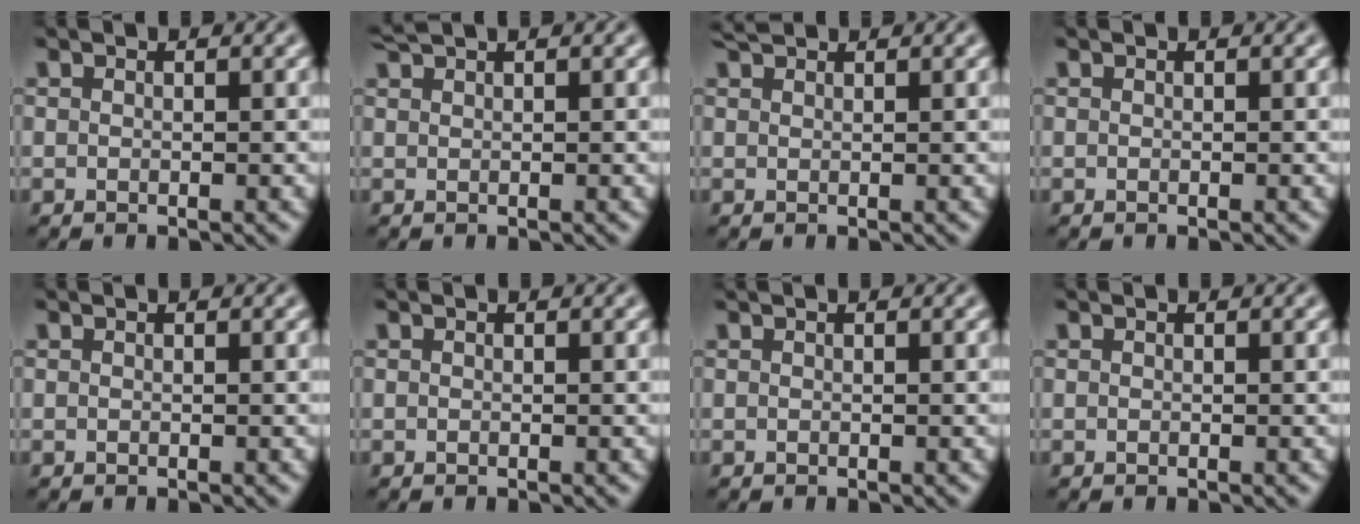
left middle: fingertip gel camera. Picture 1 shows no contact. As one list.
[{"total": 1.3, "force": [1.1, 0.1, 0.7], "torque": [-0.007, 0.004, 0.020]}, {"total": 1.2, "force": [1.1, 0.0, 0.4], "torque": [-0.009, 0.002, 0.019]}, {"total": 0.0}, {"total": 0.0}, {"total": 0.0}, {"total": 0.0}, {"total": 0.0}]